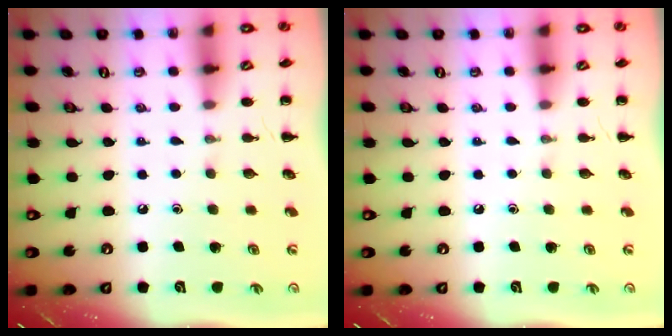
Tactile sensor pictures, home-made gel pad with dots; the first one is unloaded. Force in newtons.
{"total": 0.0}